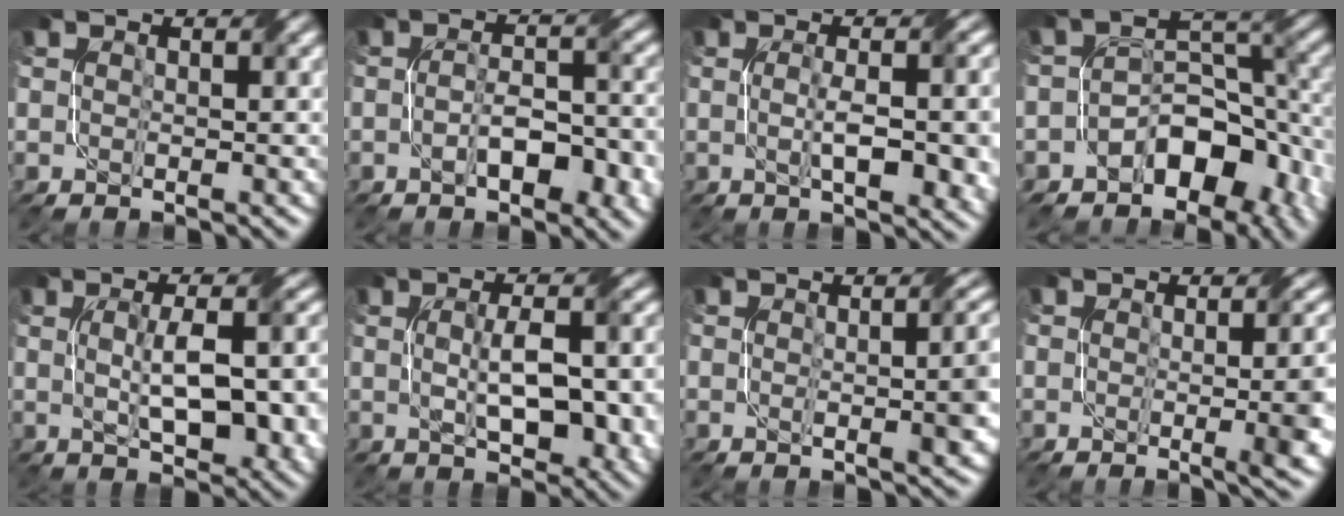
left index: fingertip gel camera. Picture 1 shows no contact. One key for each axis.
{"total": 5.3, "fx": -1.8, "fy": 2.0, "fz": 4.6, "tx": -0.080, "ty": 0.002, "tz": -0.028}
{"total": 7.3, "fx": -0.8, "fy": 2.1, "fz": 7.0, "tx": -0.094, "ty": -0.005, "tz": -0.004}
{"total": 8.0, "fx": -4.1, "fy": 4.8, "fz": 4.9, "tx": -0.048, "ty": 0.001, "tz": -0.070}
{"total": 8.7, "fx": -0.1, "fy": 3.1, "fz": 8.1, "tx": -0.122, "ty": -0.001, "tz": 0.006}
{"total": 7.7, "fx": -0.2, "fy": 3.1, "fz": 7.1, "tx": -0.113, "ty": -0.003, "tz": 0.005}
{"total": 6.3, "fx": 0.0, "fy": 2.1, "fz": 5.9, "tx": -0.044, "ty": 0.010, "tz": 0.000}
{"total": 8.3, "fx": -0.6, "fy": 3.2, "fz": 7.6, "tx": -0.044, "ty": 0.004, "tz": -0.007}